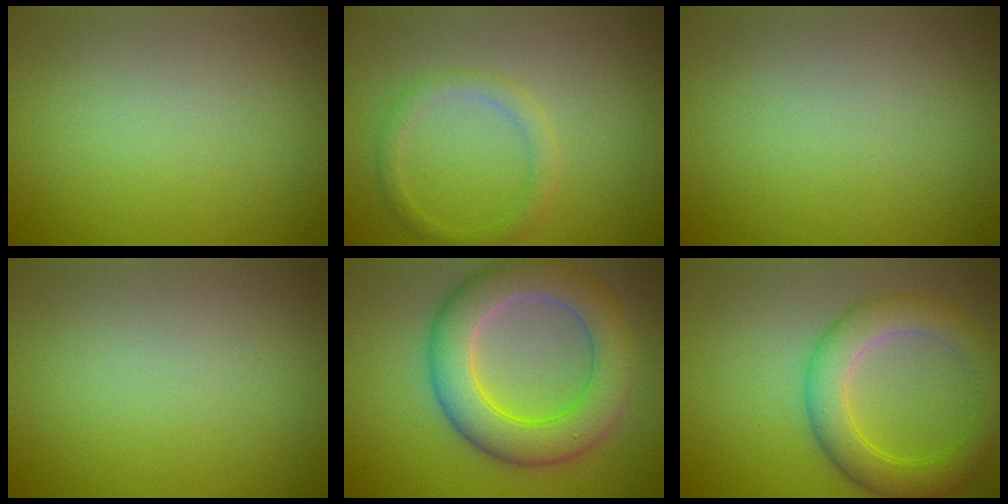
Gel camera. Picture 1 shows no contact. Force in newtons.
{"total": 1.9, "press": 1.8, "slide": 0.1}
{"total": 0.0}
{"total": 0.0}
{"total": 7.8, "press": 7.7, "slide": 0.4}
{"total": 5.2, "press": 5.2, "slide": 0.4}